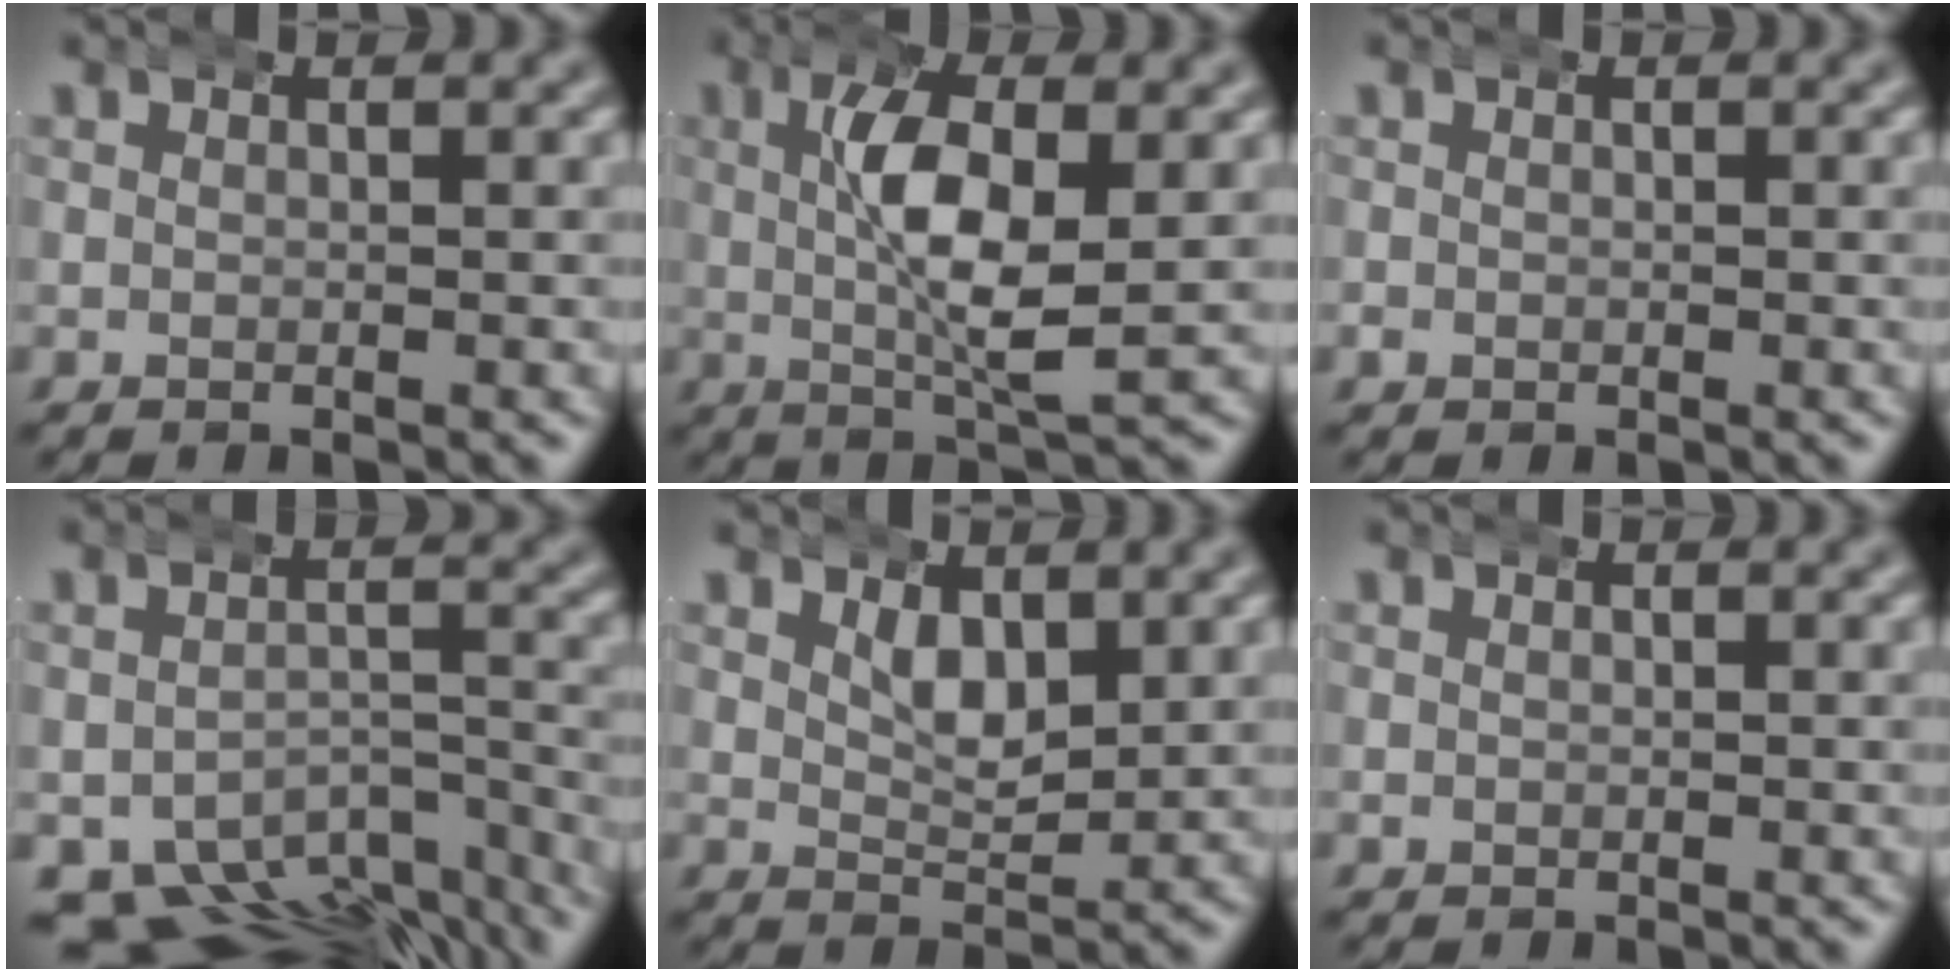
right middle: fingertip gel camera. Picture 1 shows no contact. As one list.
[{"total": 6.2, "force": [1.1, 1.7, 5.8], "torque": [-0.110, -0.010, 0.020]}, {"total": 0.9, "force": [-0.2, 0.9, 0.1], "torque": [-0.003, -0.002, -0.006]}, {"total": 11.9, "force": [-9.0, 6.0, 4.9], "torque": [-0.057, -0.035, -0.135]}, {"total": 2.5, "force": [1.5, 1.0, 1.7], "torque": [-0.028, -0.017, 0.028]}, {"total": 0.5, "force": [0.1, 0.5, 0.1], "torque": [-0.001, -0.002, 0.001]}]